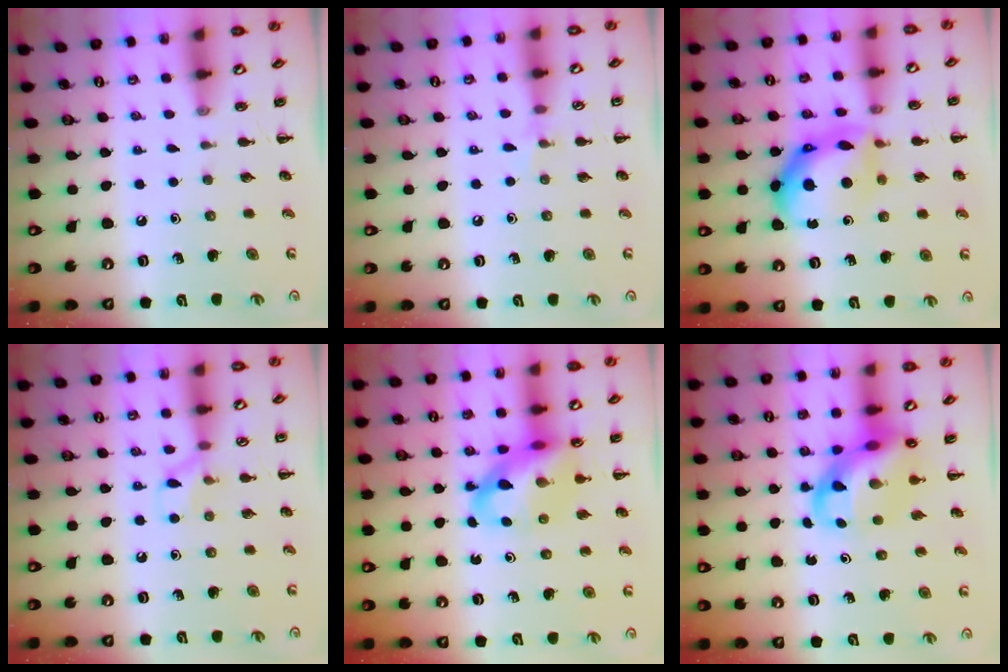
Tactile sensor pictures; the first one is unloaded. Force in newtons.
{"total": 4.4, "press": 4.1, "slide": 1.7}
{"total": 14.1, "press": 14.1, "slide": 0.8}
{"total": 7.1, "press": 6.9, "slide": 1.5}
{"total": 13.8, "press": 13.3, "slide": 3.6}
{"total": 11.4, "press": 11.0, "slide": 3.0}